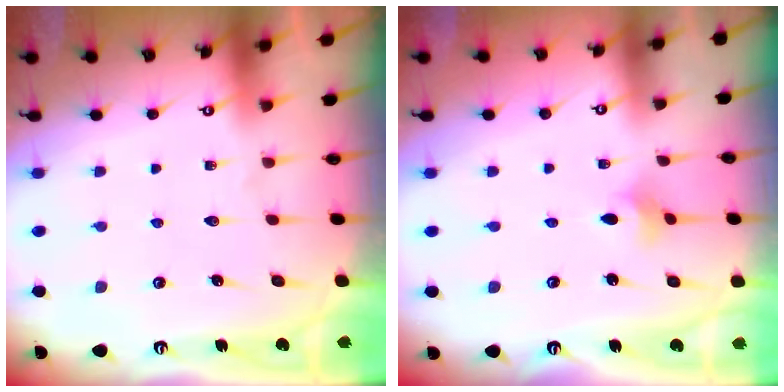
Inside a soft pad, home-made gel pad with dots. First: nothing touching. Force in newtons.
{"total": 1.9, "press": 1.9, "slide": 0.4}